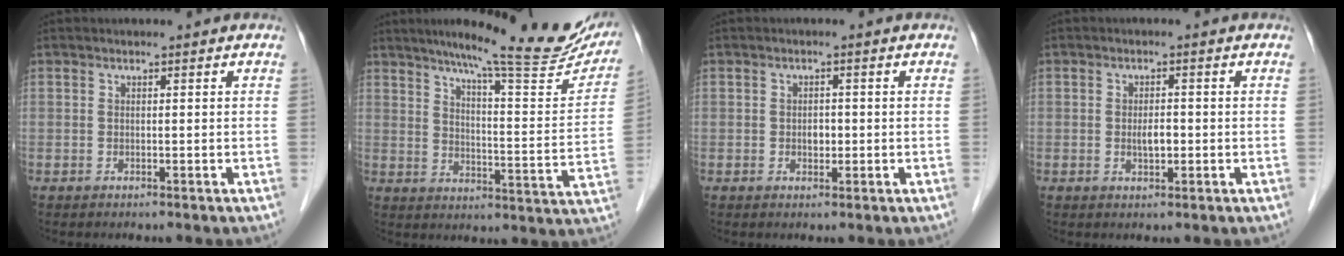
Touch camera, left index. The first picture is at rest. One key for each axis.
{"total": 22.2, "fx": 18.2, "fy": 2.5, "fz": 12.4, "tx": -0.164, "ty": -0.027, "tz": 0.233}
{"total": 1.7, "fx": -0.3, "fy": 1.2, "fz": 1.1, "tx": -0.014, "ty": -0.002, "tz": -0.004}
{"total": 2.4, "fx": -0.5, "fy": 1.1, "fz": 2.1, "tx": -0.033, "ty": -0.003, "tz": -0.006}